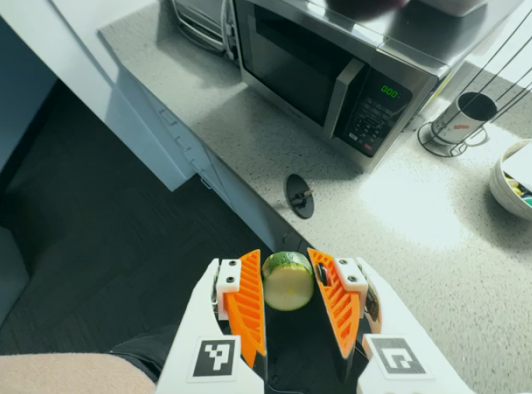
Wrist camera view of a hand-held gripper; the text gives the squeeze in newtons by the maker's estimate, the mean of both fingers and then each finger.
{"total": 9.6, "left": 9.8, "right": 9.4}